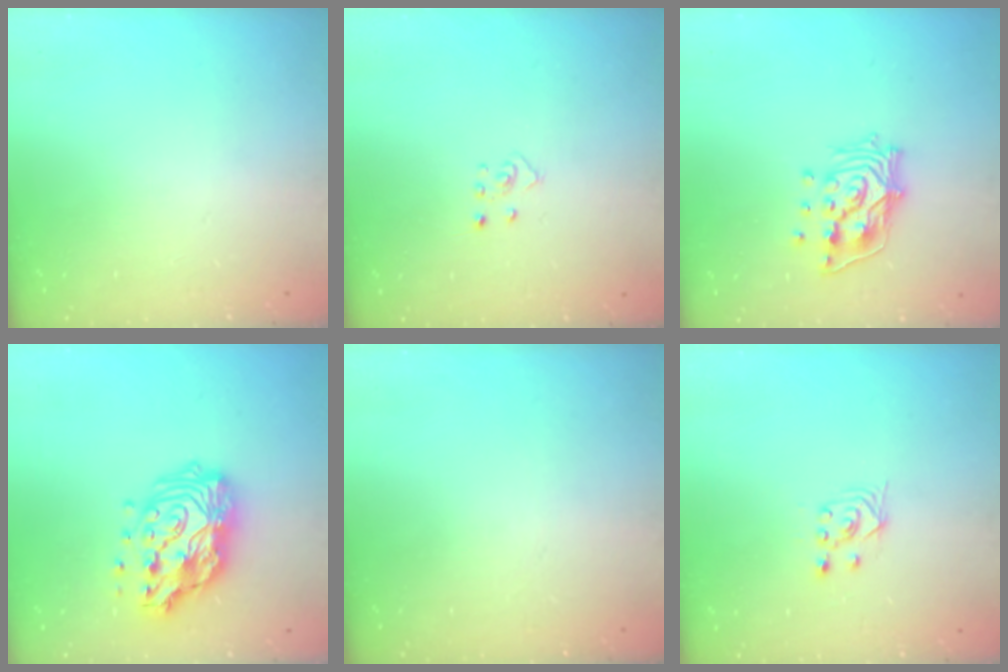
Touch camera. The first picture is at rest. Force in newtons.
{"total": 3.7, "press": 3.7, "slide": 0.3}
{"total": 12.9, "press": 12.8, "slide": 1.8}
{"total": 16.8, "press": 16.7, "slide": 1.6}
{"total": 0.0}
{"total": 2.8, "press": 2.4, "slide": 1.4}